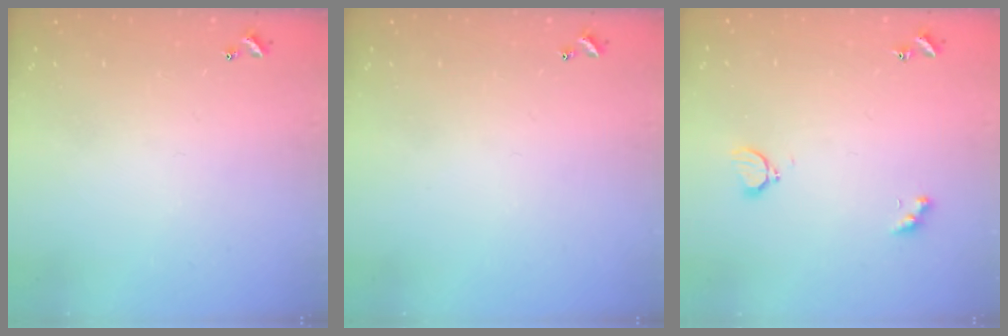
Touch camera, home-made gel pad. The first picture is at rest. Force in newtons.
{"total": 0.0}
{"total": 2.8, "press": 2.8, "slide": 0.6}